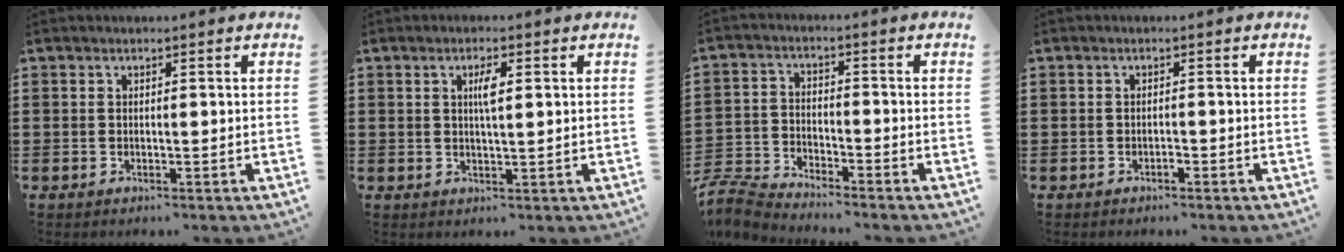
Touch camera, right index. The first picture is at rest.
{"total": 2.8, "force": [0.7, 0.7, 2.7], "torque": [-0.054, 0.006, 0.008]}
{"total": 4.6, "force": [-4.5, 0.4, 0.5], "torque": [-0.034, -0.005, -0.098]}
{"total": 0.9, "force": [-0.7, 0.2, 0.6], "torque": [-0.015, -0.003, -0.012]}